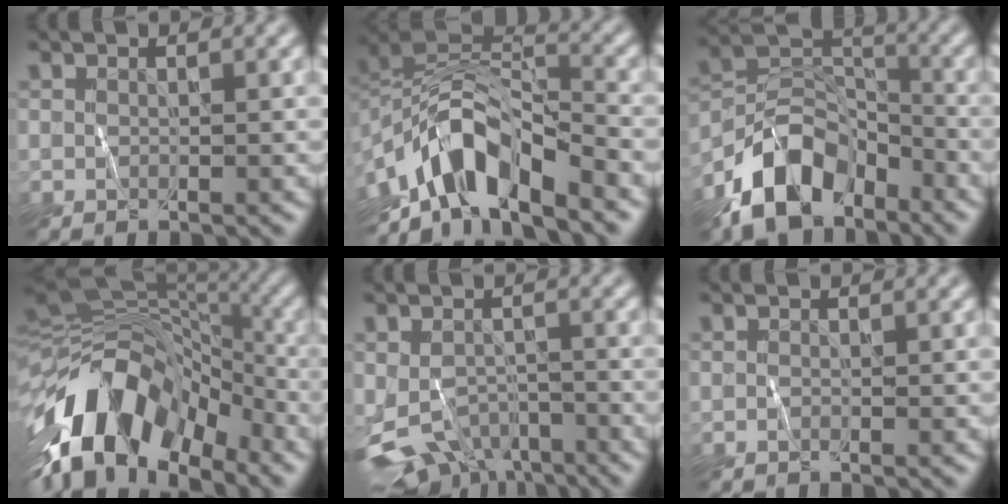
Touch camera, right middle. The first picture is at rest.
{"total": 10.3, "force": [-5.8, 4.3, 7.3], "torque": [-0.120, 0.012, -0.118]}
{"total": 9.3, "force": [-5.9, 5.3, 4.8], "torque": [-0.080, 0.003, -0.123]}
{"total": 14.8, "force": [-6.1, 8.4, 10.5], "torque": [-0.197, 0.019, -0.114]}
{"total": 6.2, "force": [-3.4, 3.6, 3.7], "torque": [-0.070, -0.023, -0.055]}
{"total": 0.0}